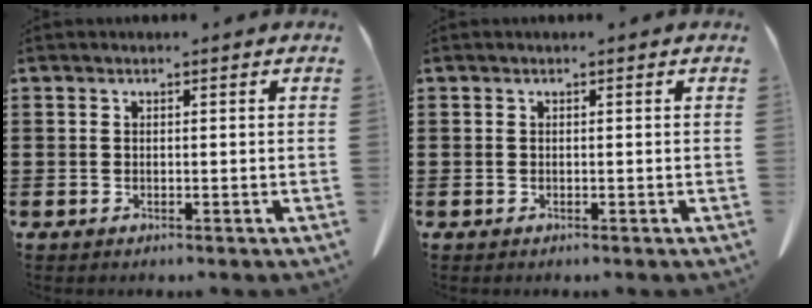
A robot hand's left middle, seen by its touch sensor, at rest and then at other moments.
{"total": 0.0}